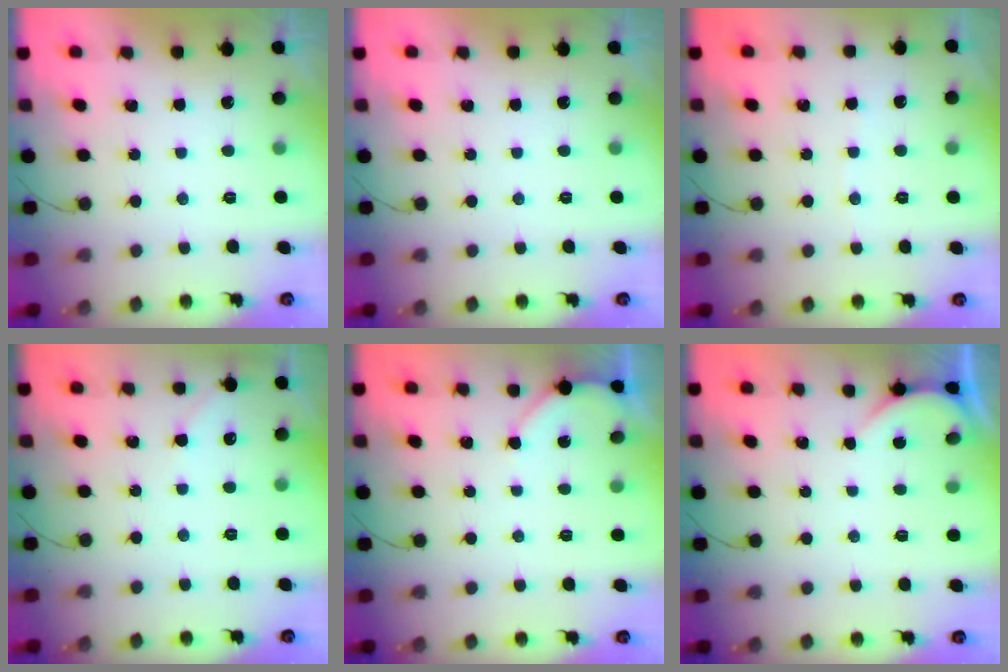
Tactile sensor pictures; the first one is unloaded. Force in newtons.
{"total": 0.0}
{"total": 2.6, "press": 2.6, "slide": 0.3}
{"total": 2.2, "press": 2.1, "slide": 0.3}
{"total": 3.1, "press": 3.1, "slide": 0.2}
{"total": 0.6, "press": 0.6, "slide": 0.1}